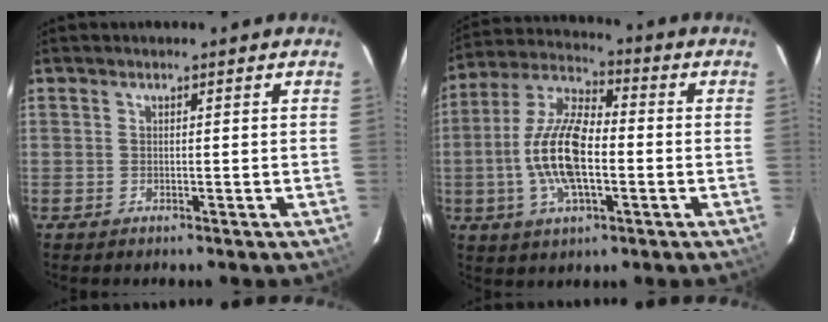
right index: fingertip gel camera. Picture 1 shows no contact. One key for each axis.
{"total": 14.1, "fx": -2.4, "fy": 5.7, "fz": 12.7, "tx": -0.263, "ty": 0.006, "tz": -0.049}